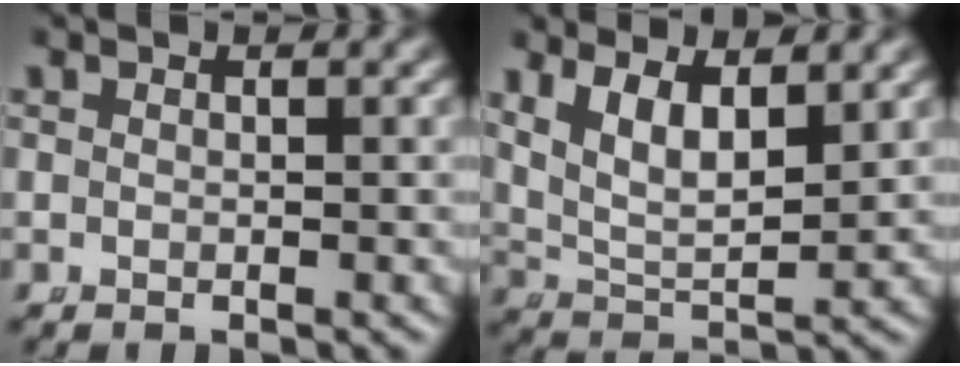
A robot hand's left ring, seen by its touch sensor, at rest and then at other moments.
{"total": 7.2, "force": [2.3, 5.0, 4.6], "torque": [-0.101, -0.014, 0.040]}